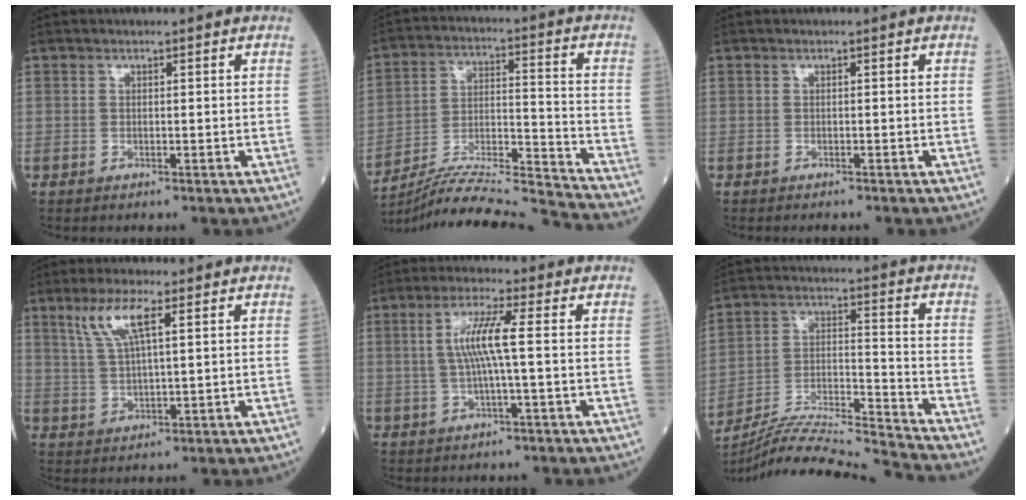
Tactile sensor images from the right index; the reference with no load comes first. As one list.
[{"total": 19.3, "force": [-18.6, -1.8, 5.0], "torque": [-0.101, 0.000, -0.302]}, {"total": 0.8, "force": [-0.8, 0.0, 0.2], "torque": [-0.006, 0.000, -0.012]}, {"total": 6.2, "force": [3.1, 0.9, 5.3], "torque": [-0.117, 0.010, 0.065]}, {"total": 6.2, "force": [0.4, -0.4, 6.2], "torque": [-0.128, 0.007, 0.008]}, {"total": 16.7, "force": [-16.0, -2.3, 4.0], "torque": [-0.073, 0.011, -0.276]}]